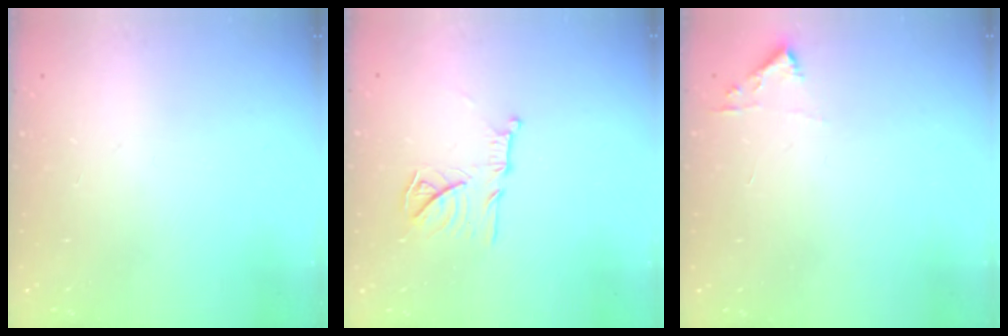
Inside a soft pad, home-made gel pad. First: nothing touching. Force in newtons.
{"total": 12.5, "press": 12.5, "slide": 0.8}
{"total": 3.3, "press": 3.3, "slide": 0.4}